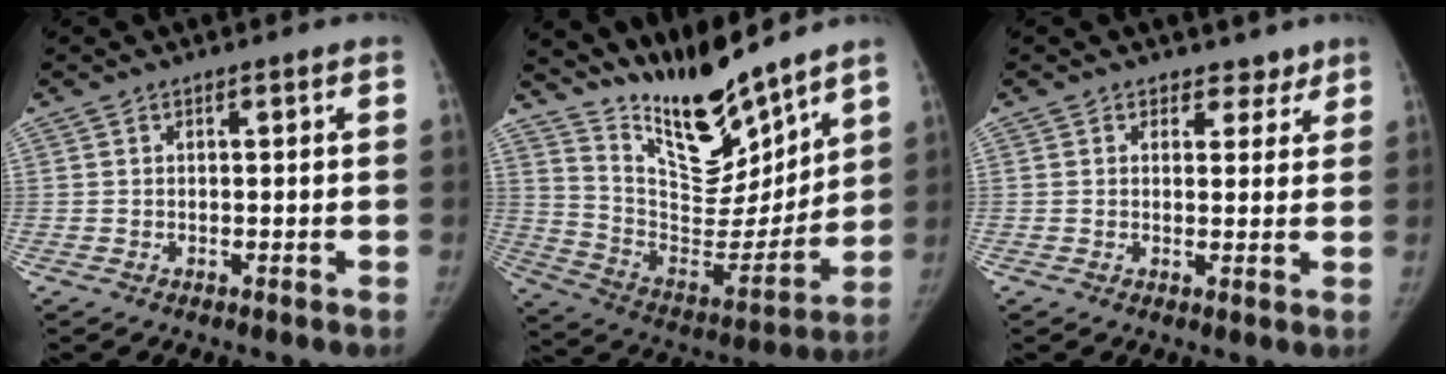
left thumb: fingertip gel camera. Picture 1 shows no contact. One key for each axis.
{"total": 18.2, "fx": 15.7, "fy": 4.3, "fz": 8.2, "tx": -0.090, "ty": -0.112, "tz": 0.285}
{"total": 3.1, "fx": 2.4, "fy": 2.1, "fz": 0.1, "tx": 0.031, "ty": -0.015, "tz": 0.025}